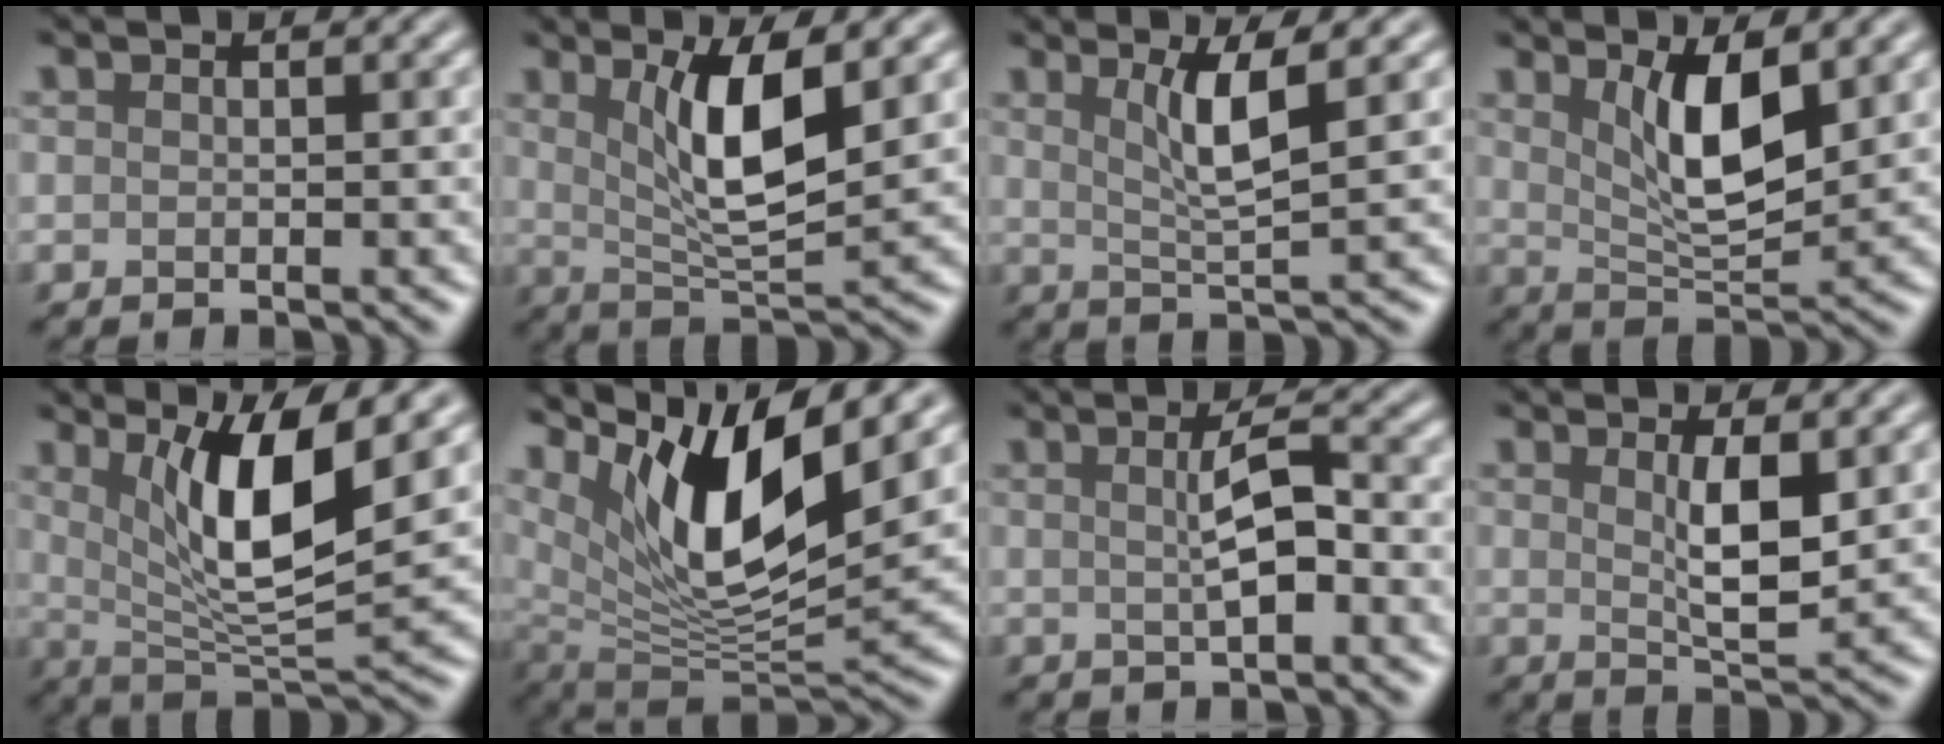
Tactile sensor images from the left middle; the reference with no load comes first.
{"total": 6.1, "force": [2.0, 1.6, 5.6], "torque": [-0.101, -0.008, 0.040]}
{"total": 3.9, "force": [1.5, 0.6, 3.5], "torque": [-0.065, -0.003, 0.031]}
{"total": 5.5, "force": [2.1, 1.9, 4.7], "torque": [-0.091, -0.010, 0.041]}
{"total": 7.9, "force": [2.7, 2.1, 7.1], "torque": [-0.122, -0.017, 0.051]}
{"total": 10.9, "force": [5.3, 3.5, 8.9], "torque": [-0.154, -0.013, 0.106]}
{"total": 3.2, "force": [0.2, 0.7, 3.1], "torque": [-0.061, 0.008, 0.002]}
{"total": 3.6, "force": [1.0, 0.9, 3.4], "torque": [-0.062, -0.006, 0.019]}